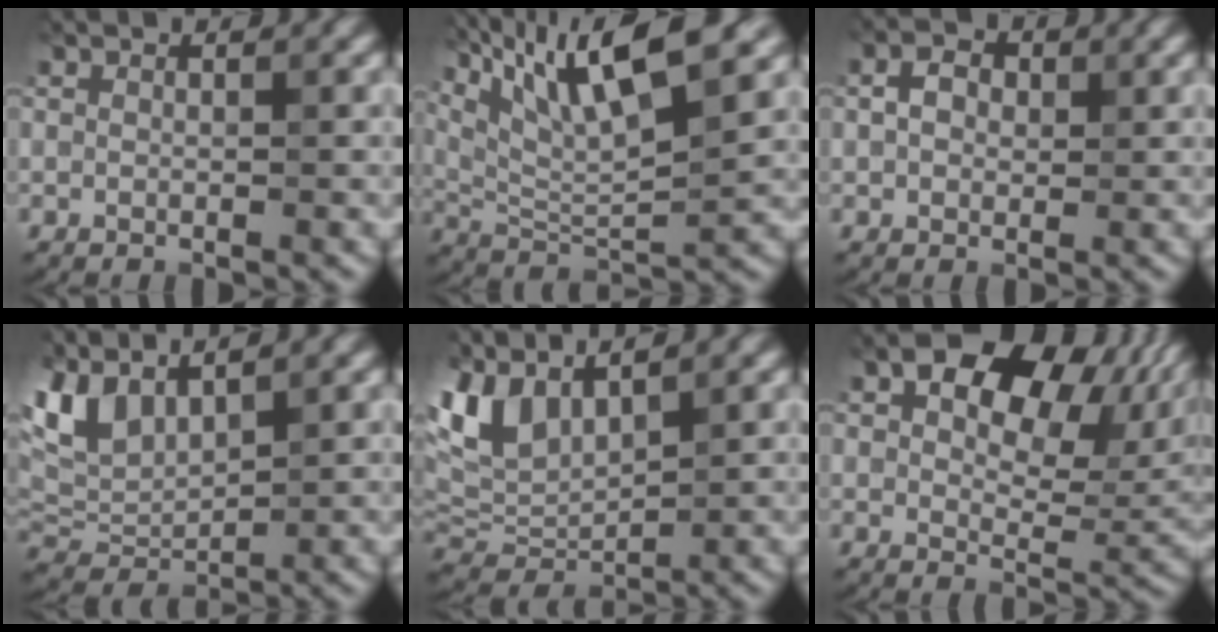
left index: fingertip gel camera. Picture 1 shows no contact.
{"total": 11.3, "force": [6.4, 2.8, 8.8], "torque": [-0.166, 0.007, 0.115]}
{"total": 2.6, "force": [0.4, 2.0, 1.6], "torque": [-0.037, 0.002, 0.002]}
{"total": 5.8, "force": [3.0, 3.0, 4.0], "torque": [-0.097, 0.005, 0.057]}
{"total": 6.8, "force": [3.2, 3.7, 4.8], "torque": [-0.121, 0.005, 0.059]}
{"total": 13.4, "force": [5.3, 7.5, 9.8], "torque": [-0.131, 0.004, 0.090]}